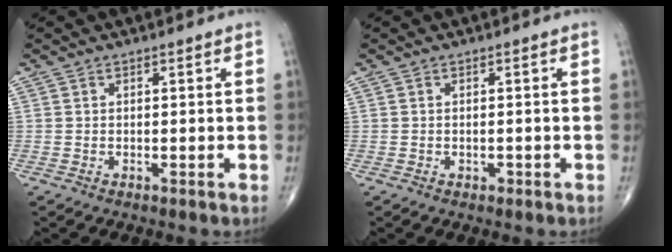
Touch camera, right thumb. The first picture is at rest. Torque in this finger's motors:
{"motor_torque": [-0.35, -0.01, -0.19, 0.02, 0.02]}